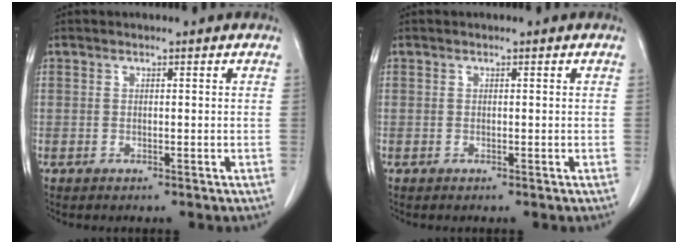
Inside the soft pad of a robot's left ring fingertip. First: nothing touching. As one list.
[{"total": 0.0}]